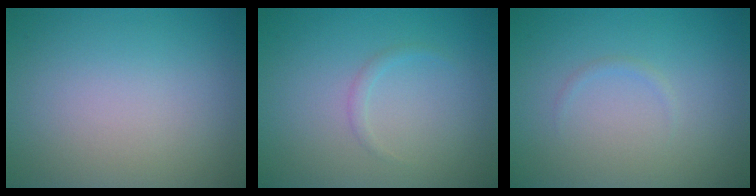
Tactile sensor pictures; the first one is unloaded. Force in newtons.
{"total": 0.8, "press": 0.7, "slide": 0.1}
{"total": 0.5, "press": 0.5, "slide": 0.0}